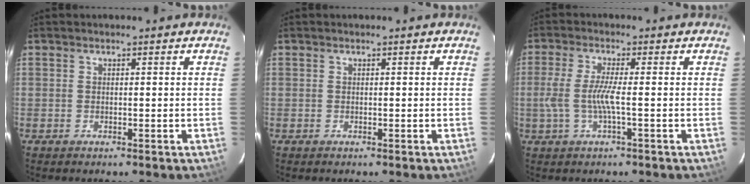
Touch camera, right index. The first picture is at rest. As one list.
[{"total": 0.0}, {"total": 5.6, "force": [-1.1, 0.0, 5.5], "torque": [-0.122, -0.005, -0.020]}]